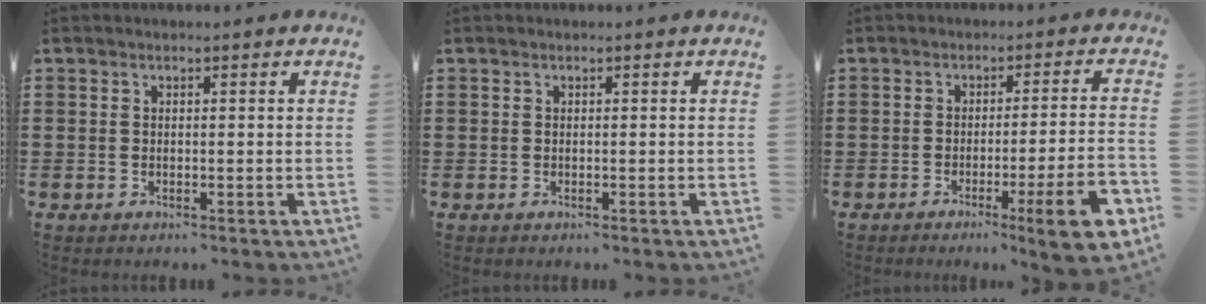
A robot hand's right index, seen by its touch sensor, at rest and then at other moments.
{"total": 0.0}
{"total": 9.1, "force": [-4.1, 0.5, 8.1], "torque": [-0.122, -0.010, -0.072]}